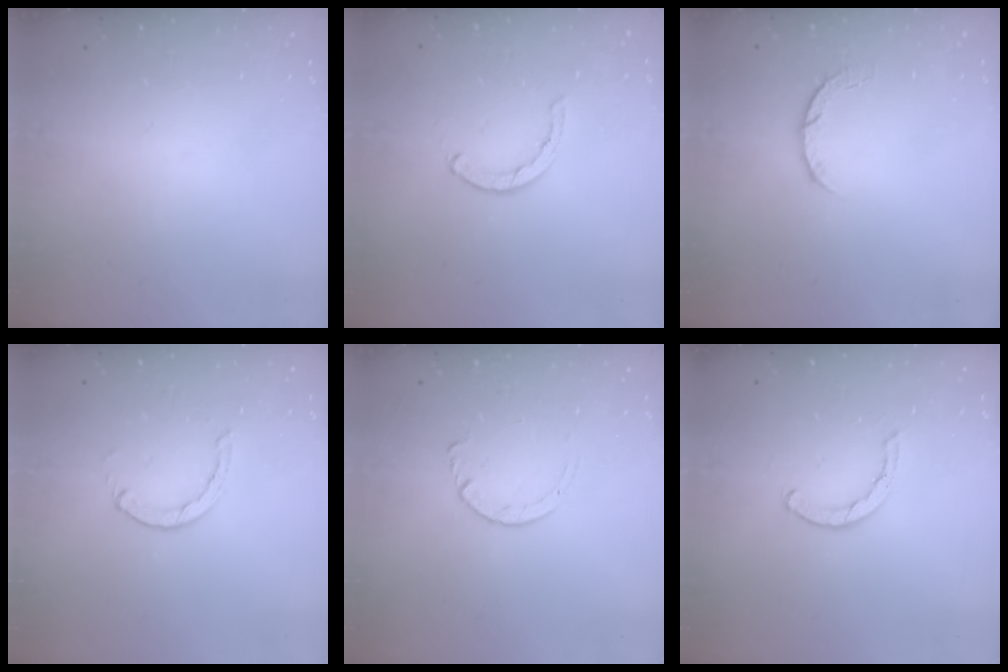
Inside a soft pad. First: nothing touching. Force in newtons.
{"total": 1.6, "press": 1.5, "slide": 0.4}
{"total": 5.2, "press": 5.1, "slide": 0.7}
{"total": 1.3, "press": 1.2, "slide": 0.3}
{"total": 2.9, "press": 2.8, "slide": 0.3}
{"total": 1.6, "press": 1.6, "slide": 0.1}